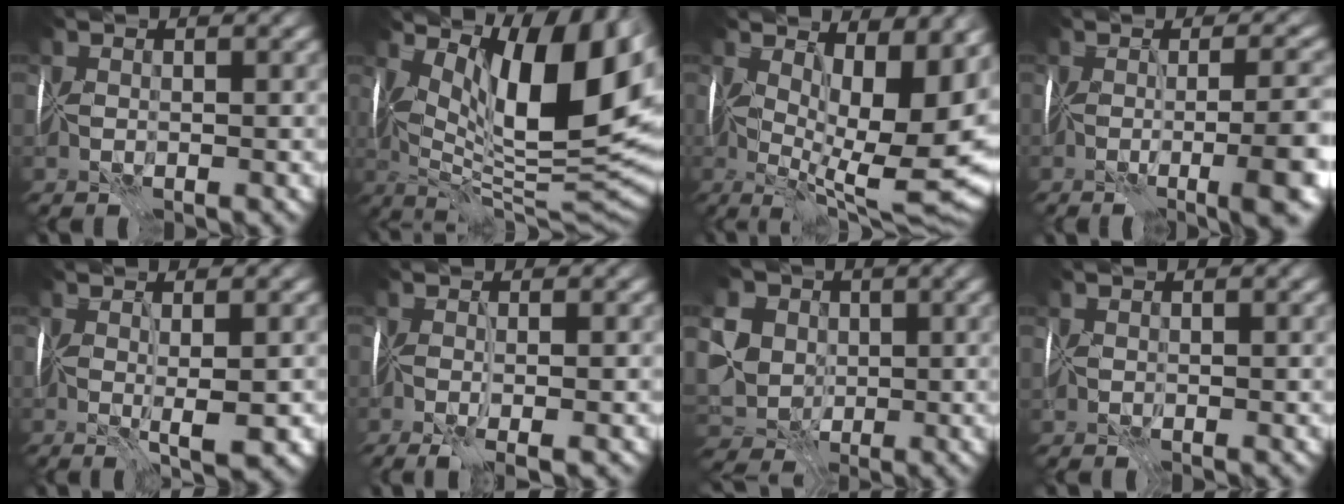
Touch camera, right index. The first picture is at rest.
{"total": 15.9, "force": [5.7, 6.0, 13.5], "torque": [-0.198, 0.004, 0.097]}
{"total": 14.4, "force": [2.5, 5.8, 12.9], "torque": [-0.180, -0.018, 0.065]}
{"total": 9.1, "force": [-2.0, 2.7, 8.5], "torque": [-0.083, -0.007, -0.023]}
{"total": 3.2, "force": [0.1, 0.5, 3.1], "torque": [-0.049, -0.003, 0.003]}
{"total": 3.7, "force": [-1.0, 1.0, 3.4], "torque": [-0.049, -0.016, -0.012]}
{"total": 11.4, "force": [2.6, 9.5, 5.8], "torque": [-0.127, 0.016, 0.021]}
{"total": 0.8, "force": [0.3, 0.7, 0.4], "torque": [-0.009, 0.005, 0.006]}